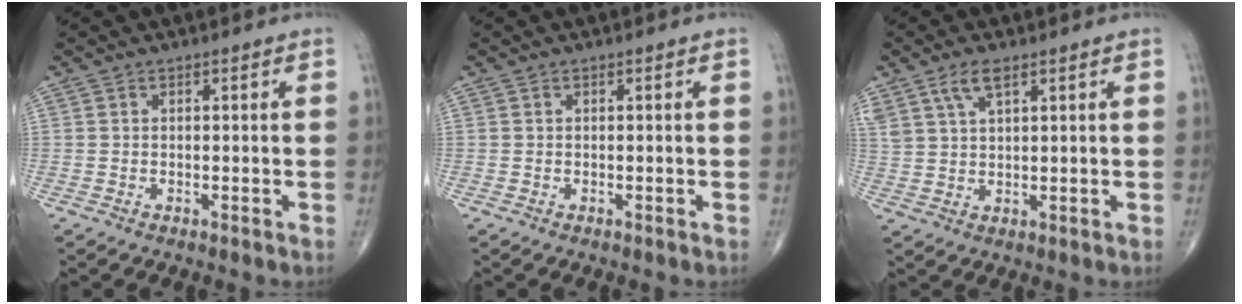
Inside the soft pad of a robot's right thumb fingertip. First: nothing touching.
{"total": 0.0}
{"total": 5.7, "force": [3.4, 2.2, 3.9], "torque": [-0.081, -0.003, 0.072]}